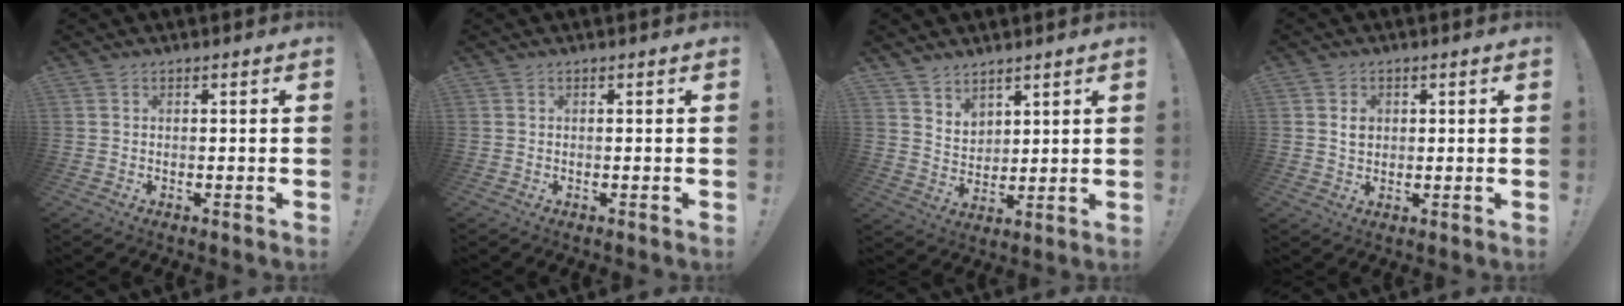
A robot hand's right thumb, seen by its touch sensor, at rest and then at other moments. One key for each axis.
{"total": 0.0}
{"total": 5.8, "fx": 4.8, "fy": 3.3, "fz": 0.0, "tx": -0.001, "ty": -0.051, "tz": 0.093}
{"total": 3.3, "fx": 0.8, "fy": 2.9, "fz": 1.5, "tx": -0.016, "ty": -0.001, "tz": 0.012}